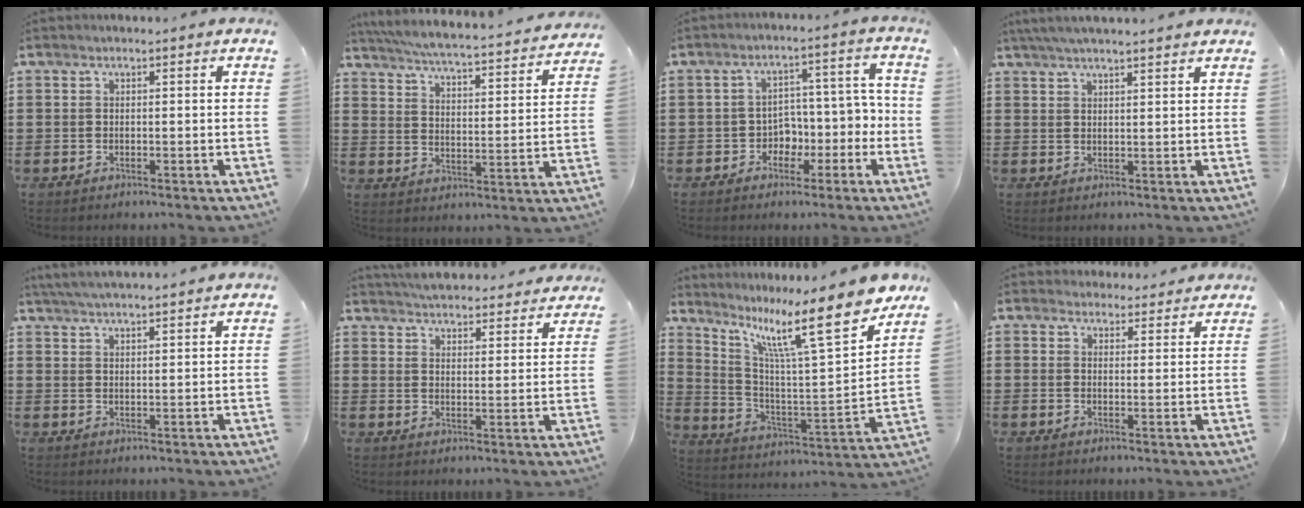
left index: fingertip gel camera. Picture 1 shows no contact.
{"total": 4.9, "force": [4.6, -0.6, 1.3], "torque": [-0.050, -0.043, 0.073]}
{"total": 4.4, "force": [-1.9, 3.8, 1.1], "torque": [-0.038, 0.004, -0.039]}
{"total": 3.4, "force": [3.1, -0.3, 1.4], "torque": [-0.035, -0.001, 0.056]}
{"total": 3.6, "force": [3.4, -0.4, 0.9], "torque": [-0.027, -0.008, 0.063]}
{"total": 4.8, "force": [4.7, 0.2, 0.4], "torque": [-0.026, -0.026, 0.084]}
{"total": 15.7, "force": [10.6, 2.3, 11.3], "torque": [-0.208, -0.069, 0.161]}
{"total": 3.1, "force": [2.9, 1.0, 0.0], "torque": [-0.001, -0.008, 0.053]}